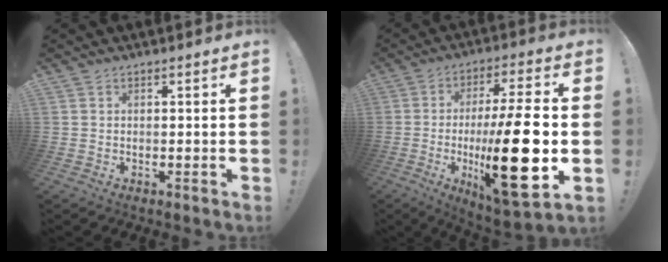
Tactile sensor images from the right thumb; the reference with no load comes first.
{"total": 25.4, "force": [-3.7, 6.9, 24.2], "torque": [-0.411, -0.005, -0.057]}